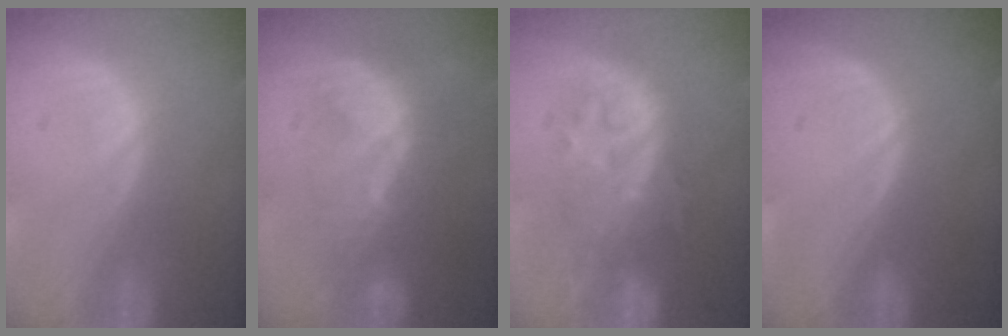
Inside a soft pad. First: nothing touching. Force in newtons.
{"total": 8.9, "press": 7.6, "slide": 4.6}
{"total": 8.4, "press": 8.2, "slide": 1.4}
{"total": 0.0}